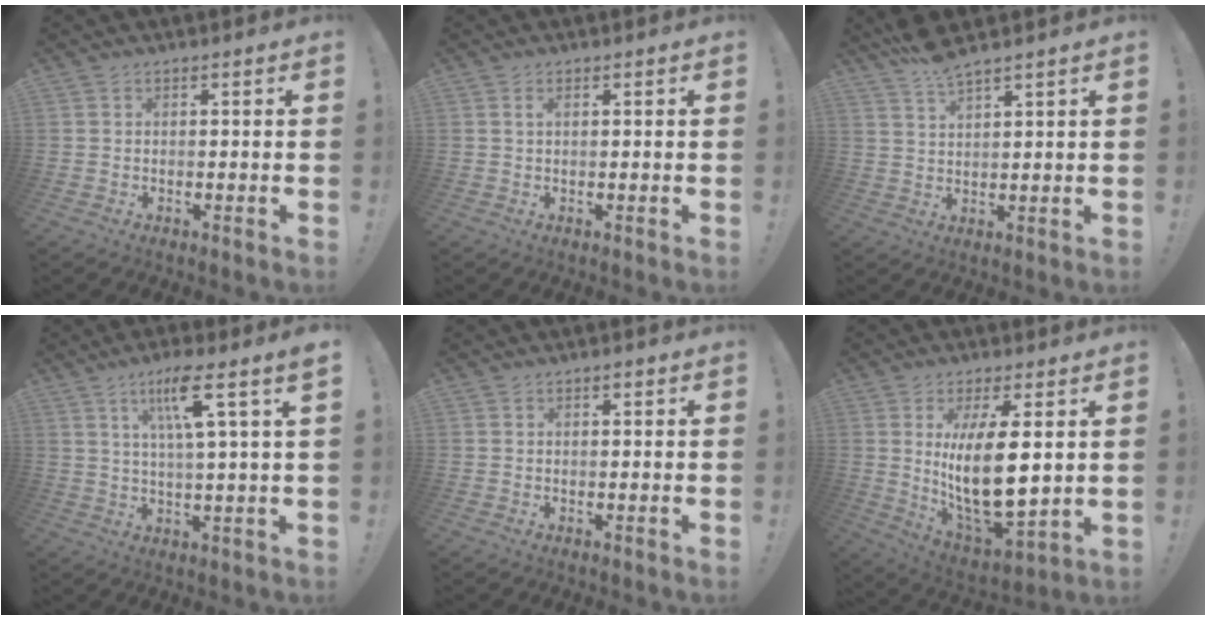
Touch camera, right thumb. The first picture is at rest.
{"total": 1.4, "force": [0.6, 0.6, 1.1], "torque": [-0.021, 0.001, 0.009]}
{"total": 5.1, "force": [4.3, 0.6, 2.5], "torque": [-0.057, -0.023, 0.079]}
{"total": 10.2, "force": [4.5, 0.0, 9.2], "torque": [-0.162, -0.004, 0.062]}
{"total": 0.6, "force": [0.3, 0.4, 0.3], "torque": [-0.002, 0.000, 0.004]}
{"total": 17.0, "force": [3.3, 6.3, 15.4], "torque": [-0.288, -0.044, 0.052]}